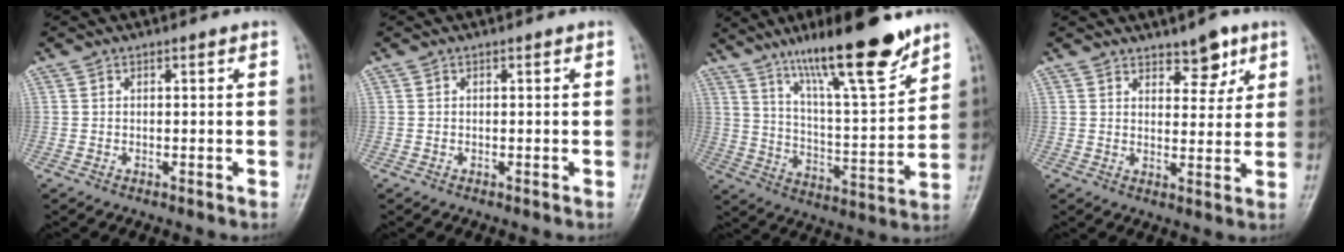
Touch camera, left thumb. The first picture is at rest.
{"total": 0.0}
{"total": 19.1, "force": [13.3, 3.3, 13.3], "torque": [-0.191, -0.073, 0.224]}
{"total": 5.4, "force": [3.6, 2.7, 3.1], "torque": [-0.017, -0.023, 0.053]}